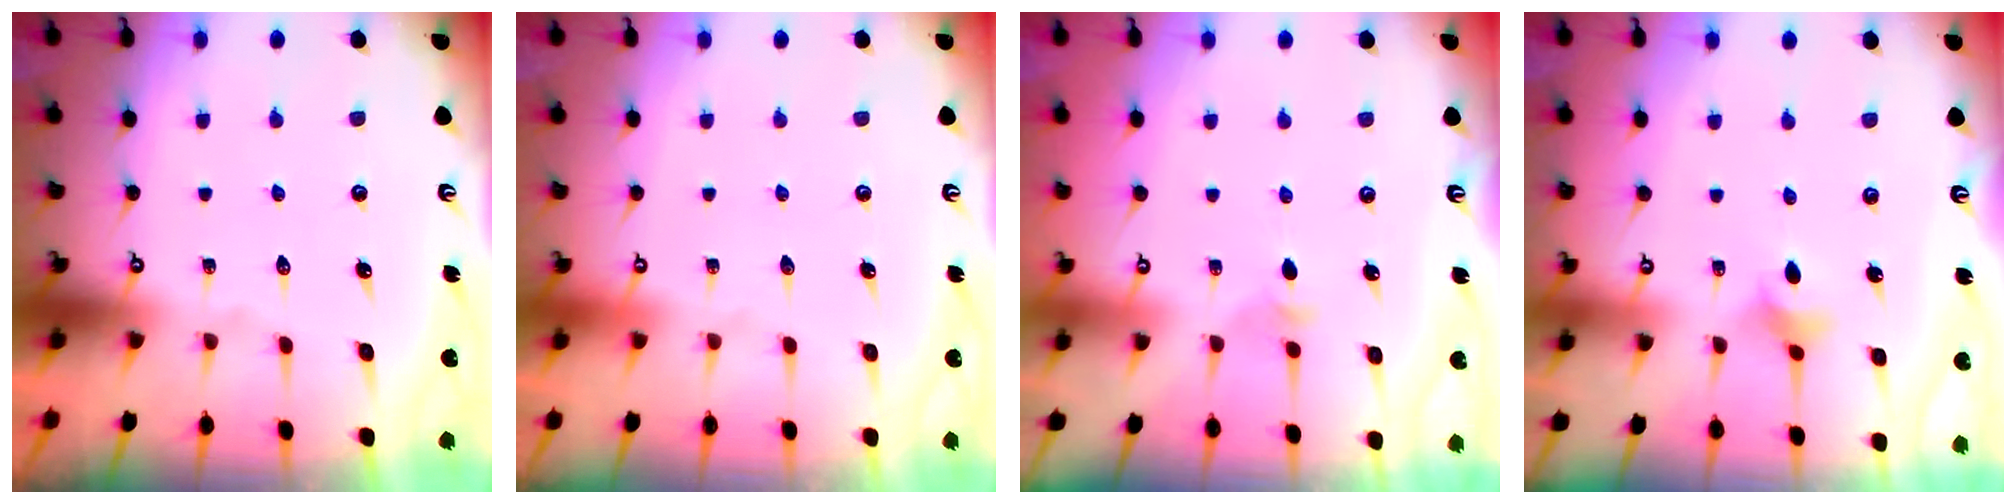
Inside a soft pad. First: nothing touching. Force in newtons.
{"total": 0.0}
{"total": 3.4, "press": 3.3, "slide": 0.9}
{"total": 2.8, "press": 2.7, "slide": 0.7}